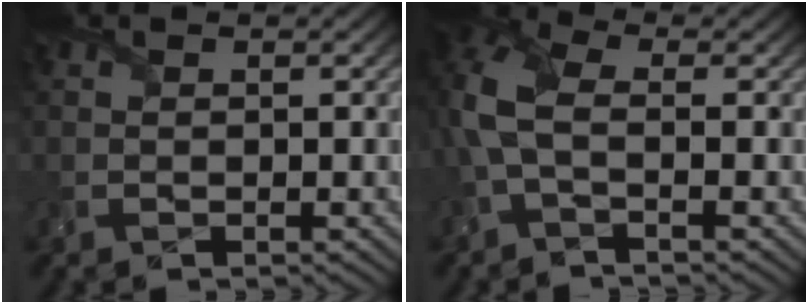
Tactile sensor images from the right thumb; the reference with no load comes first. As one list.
[{"total": 5.6, "force": [-0.9, 2.7, 4.8], "torque": [-0.125, 0.007, -0.033]}]